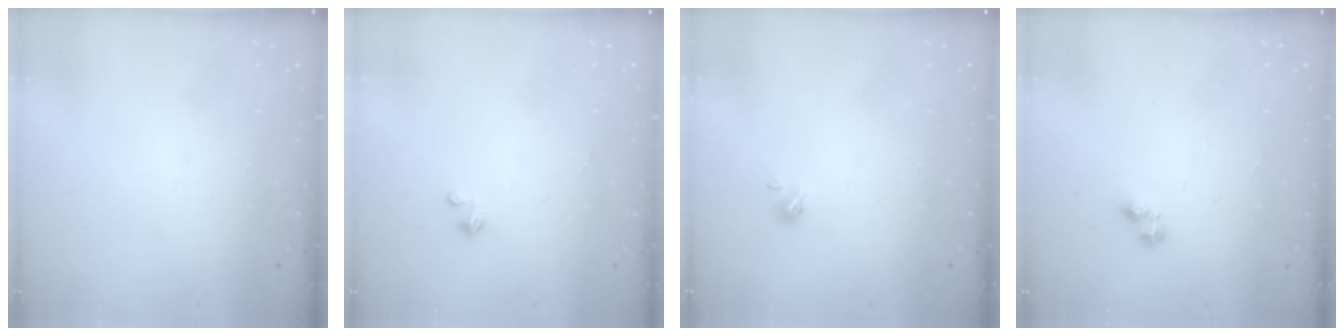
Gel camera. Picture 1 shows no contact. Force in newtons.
{"total": 1.7, "press": 1.7, "slide": 0.1}
{"total": 0.0}
{"total": 2.1, "press": 2.0, "slide": 0.4}